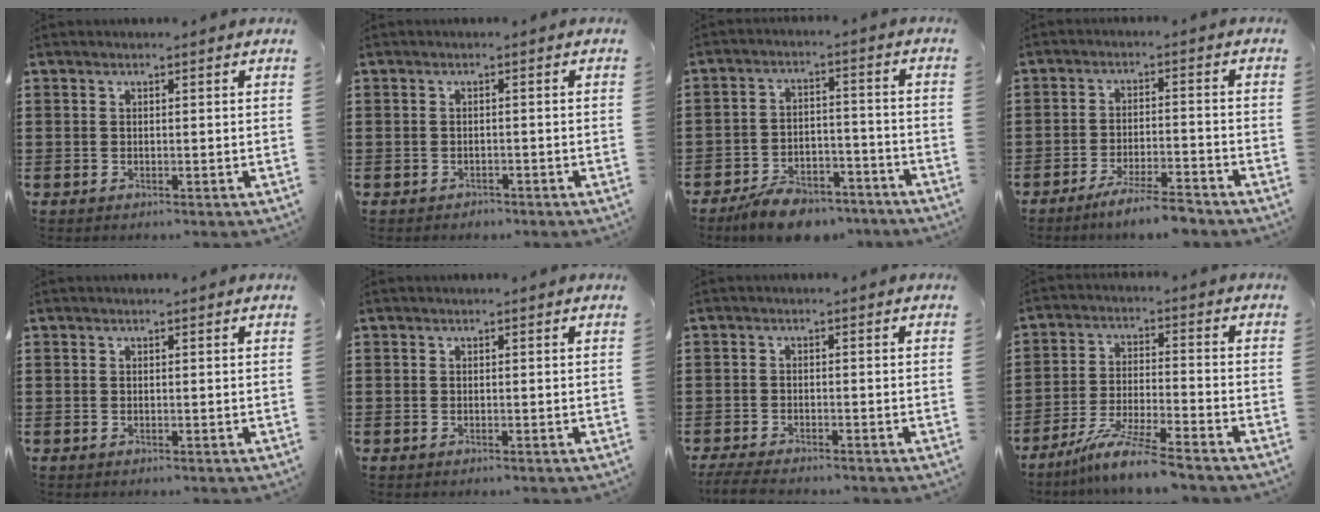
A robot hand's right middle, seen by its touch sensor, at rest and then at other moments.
{"total": 0.9, "force": [-0.9, 0.2, -0.1], "torque": [-0.003, 0.000, -0.020]}
{"total": 7.1, "force": [-6.4, 2.1, 2.3], "torque": [-0.042, 0.018, -0.122]}
{"total": 5.4, "force": [-4.8, -0.1, 2.5], "torque": [-0.046, -0.008, -0.088]}
{"total": 0.0}
{"total": 0.0}
{"total": 2.6, "force": [-2.5, 0.2, 0.8], "torque": [-0.030, -0.006, -0.056]}
{"total": 8.2, "force": [-7.0, -0.4, 4.1], "torque": [-0.086, -0.014, -0.135]}